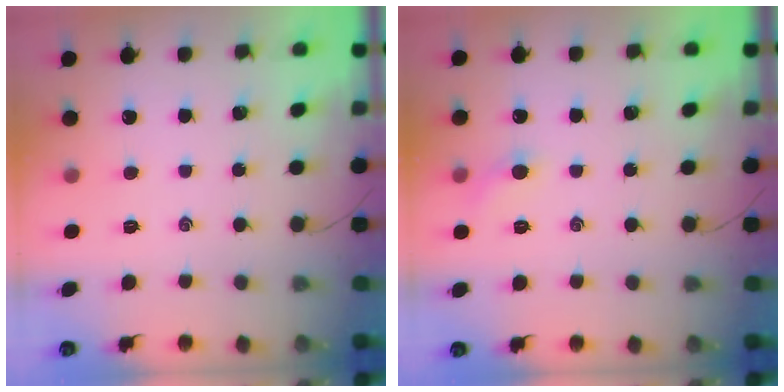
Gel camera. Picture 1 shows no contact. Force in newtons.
{"total": 4.1, "press": 3.9, "slide": 1.2}